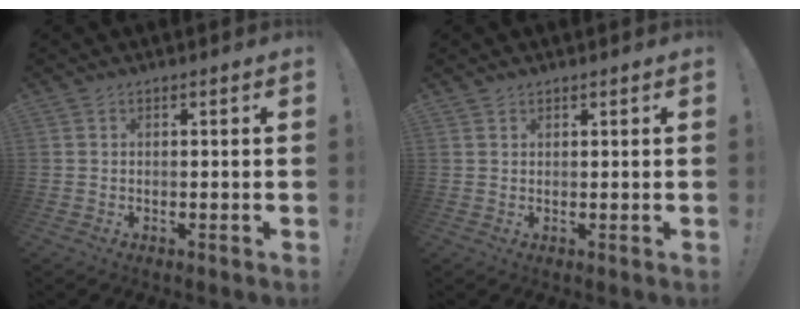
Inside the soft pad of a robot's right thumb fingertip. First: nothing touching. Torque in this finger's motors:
{"motor_torque": [-0.06, -0.13, -0.10, -0.14, 0.03]}